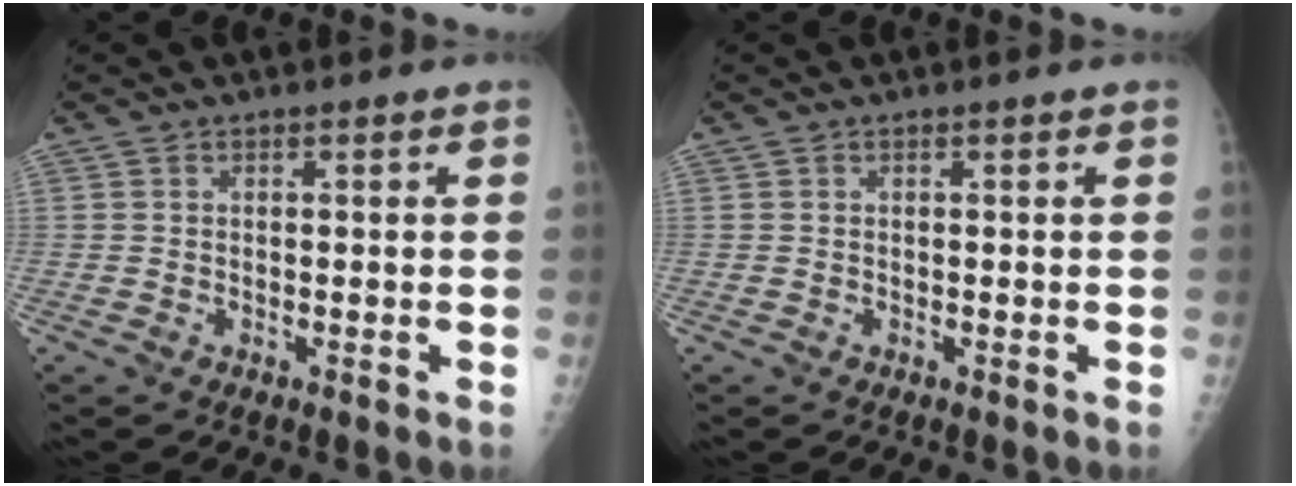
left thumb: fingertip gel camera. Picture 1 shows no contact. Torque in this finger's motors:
{"motor_torque": [0.00, 0.00, -0.06, -0.05, 0.00]}